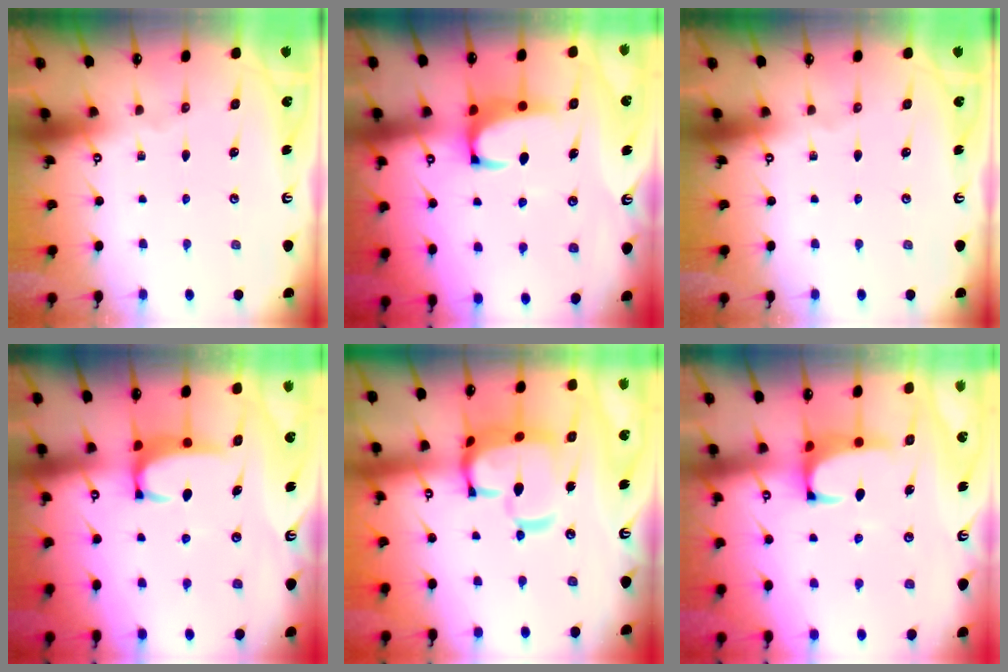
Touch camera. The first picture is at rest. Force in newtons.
{"total": 2.4, "press": 2.3, "slide": 0.9}
{"total": 0.0}
{"total": 3.0, "press": 3.0, "slide": 0.3}
{"total": 12.9, "press": 12.8, "slide": 1.5}
{"total": 1.6, "press": 1.4, "slide": 0.8}